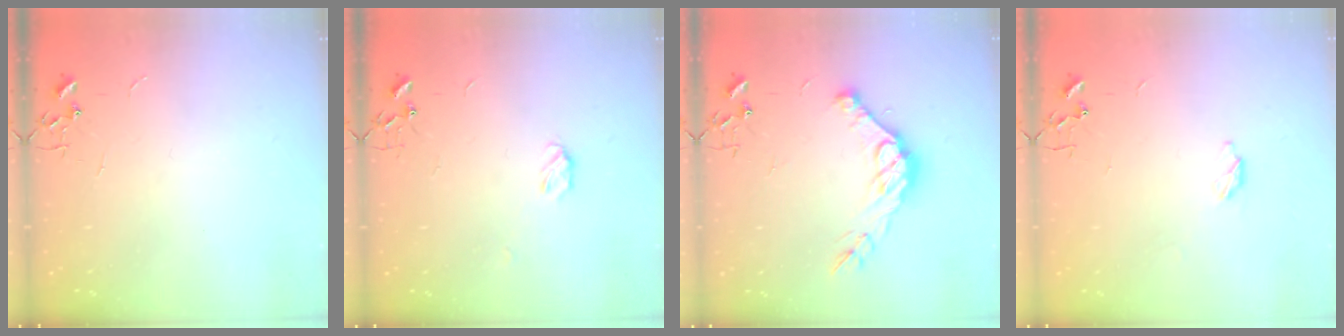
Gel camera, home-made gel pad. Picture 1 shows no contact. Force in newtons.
{"total": 4.7, "press": 4.6, "slide": 0.7}
{"total": 13.7, "press": 13.6, "slide": 1.2}
{"total": 3.4, "press": 3.4, "slide": 0.5}